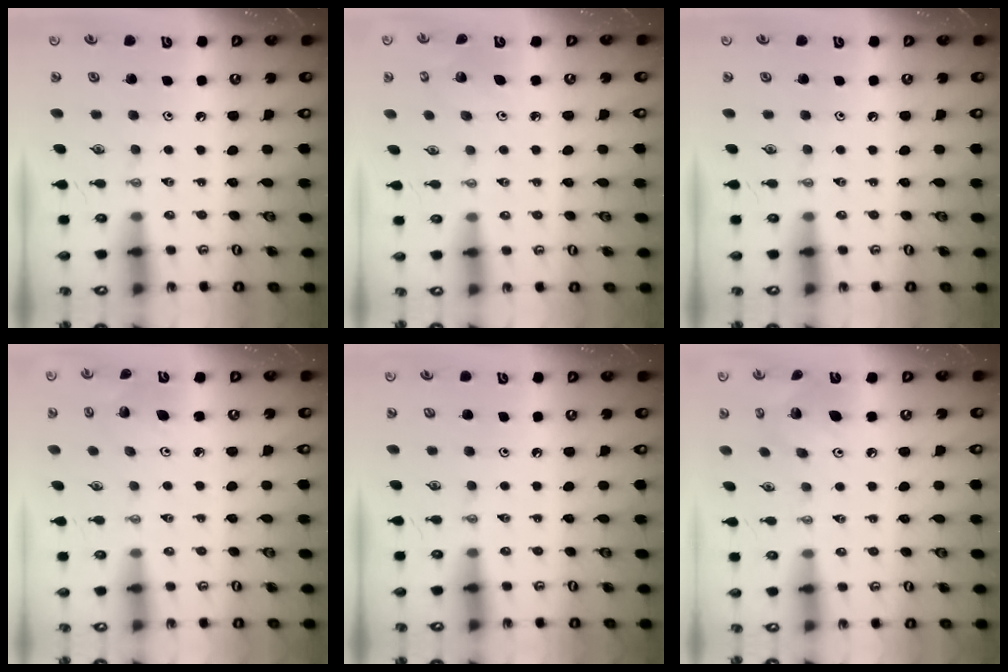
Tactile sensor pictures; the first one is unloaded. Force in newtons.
{"total": 2.4, "press": 2.4, "slide": 0.1}
{"total": 0.0}
{"total": 3.8, "press": 3.5, "slide": 1.5}
{"total": 1.1, "press": 0.1, "slide": 1.1}
{"total": 9.2, "press": 9.2, "slide": 0.7}